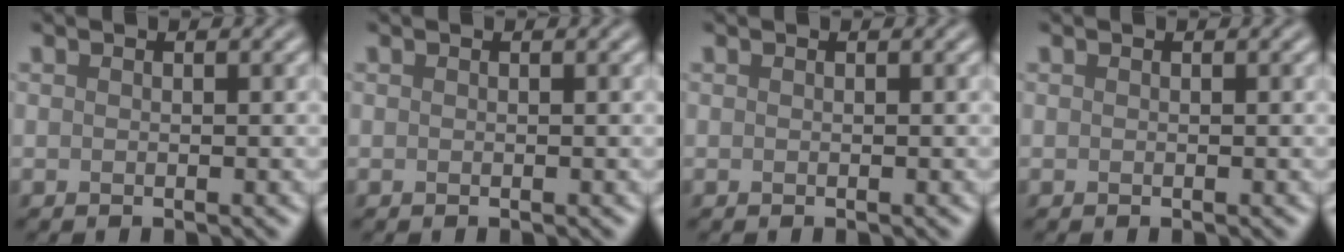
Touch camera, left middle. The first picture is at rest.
{"total": 0.0}
{"total": 0.0}
{"total": 0.0}